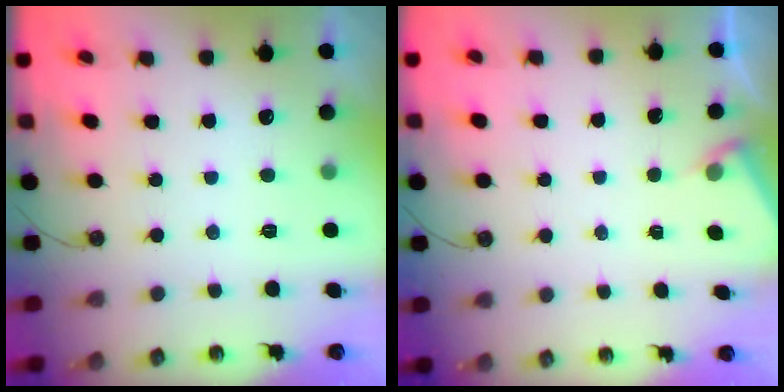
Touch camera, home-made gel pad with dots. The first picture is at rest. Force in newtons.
{"total": 3.0, "press": 2.9, "slide": 0.4}